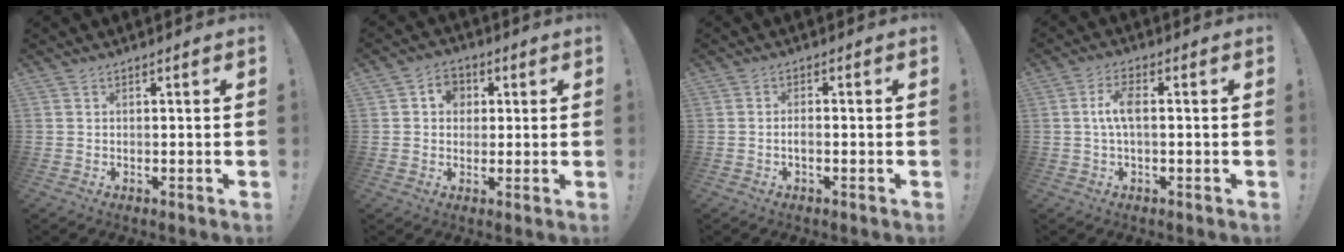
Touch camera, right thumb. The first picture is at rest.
{"total": 6.1, "force": [1.1, 5.5, 2.5], "torque": [-0.043, 0.010, 0.021]}
{"total": 1.9, "force": [-0.9, 0.7, 1.5], "torque": [-0.026, 0.005, -0.016]}
{"total": 6.0, "force": [0.1, 2.4, 5.6], "torque": [-0.114, 0.012, 0.002]}